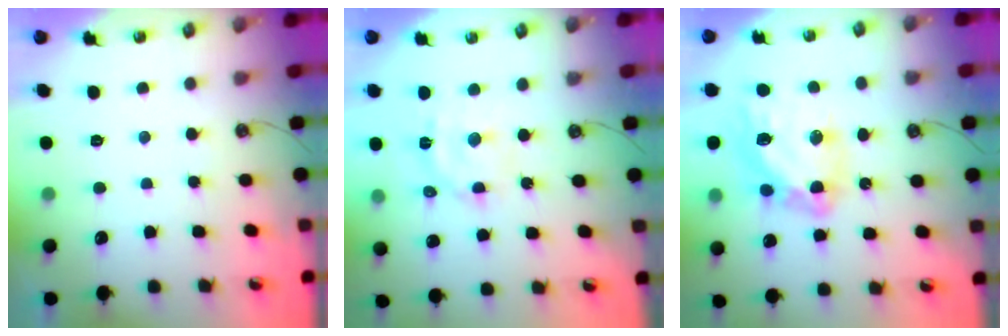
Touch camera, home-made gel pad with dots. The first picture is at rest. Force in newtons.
{"total": 12.0, "press": 12.0, "slide": 1.0}
{"total": 15.5, "press": 15.4, "slide": 1.5}